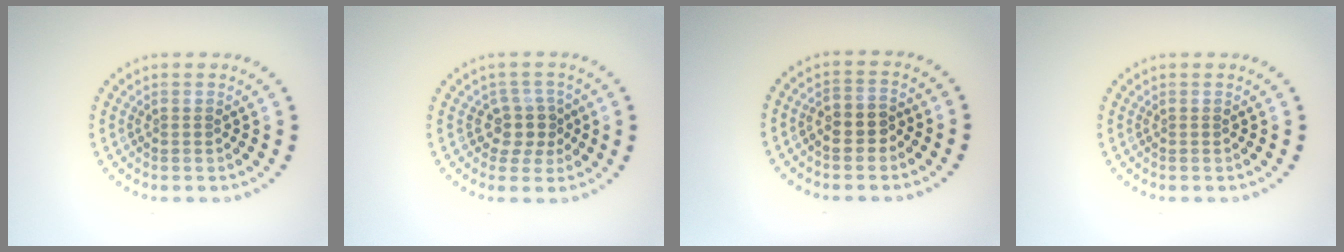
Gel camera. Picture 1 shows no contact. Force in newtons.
{"total": 2.5, "press": 2.0, "slide": 1.6}
{"total": 2.6, "press": 2.5, "slide": 0.7}
{"total": 0.0}